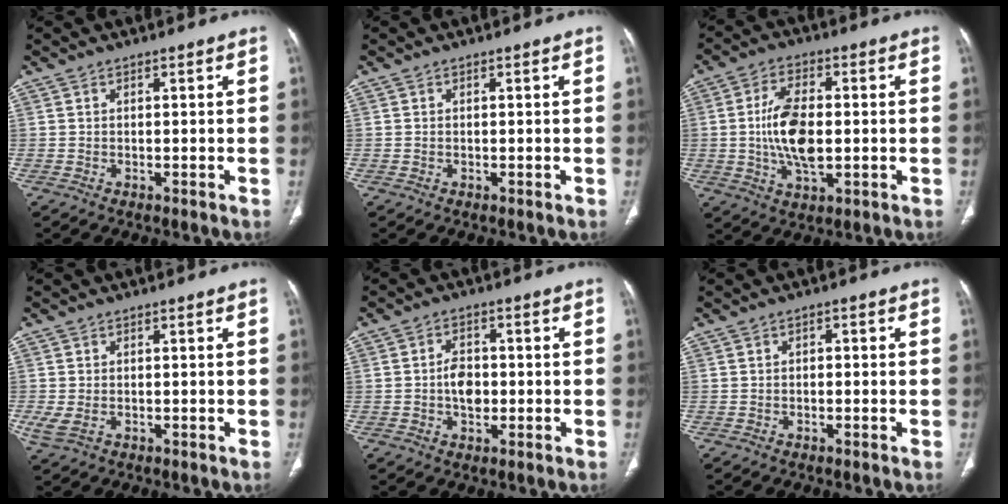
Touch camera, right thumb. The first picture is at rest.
{"total": 0.0}
{"total": 11.1, "force": [-0.4, 5.6, 9.6], "torque": [-0.180, 0.003, -0.007]}
{"total": 2.9, "force": [-0.5, 1.9, 2.2], "torque": [-0.065, -0.001, -0.003]}
{"total": 4.9, "force": [-0.6, 3.4, 3.5], "torque": [-0.047, 0.012, -0.014]}
{"total": 0.9, "force": [-0.3, 0.7, 0.5], "torque": [0.006, 0.002, -0.010]}